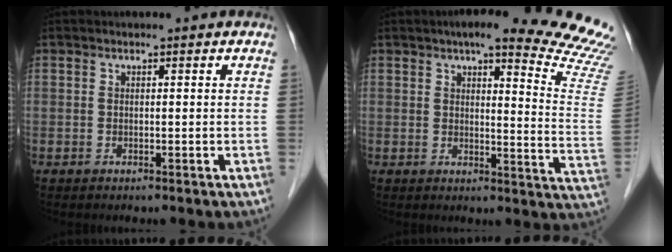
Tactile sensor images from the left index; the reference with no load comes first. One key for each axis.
{"total": 20.0, "fx": 17.9, "fy": 1.0, "fz": 9.0, "tx": -0.097, "ty": -0.078, "tz": 0.188}